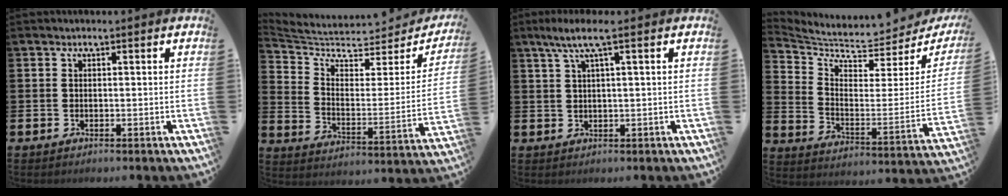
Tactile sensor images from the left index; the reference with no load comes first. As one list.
[{"total": 6.6, "force": [5.5, 2.6, 2.5], "torque": [-0.082, -0.046, 0.092]}, {"total": 4.1, "force": [2.2, 0.4, 3.4], "torque": [-0.074, 0.006, 0.038]}, {"total": 6.2, "force": [5.6, 1.7, 2.1], "torque": [-0.066, -0.058, 0.089]}]